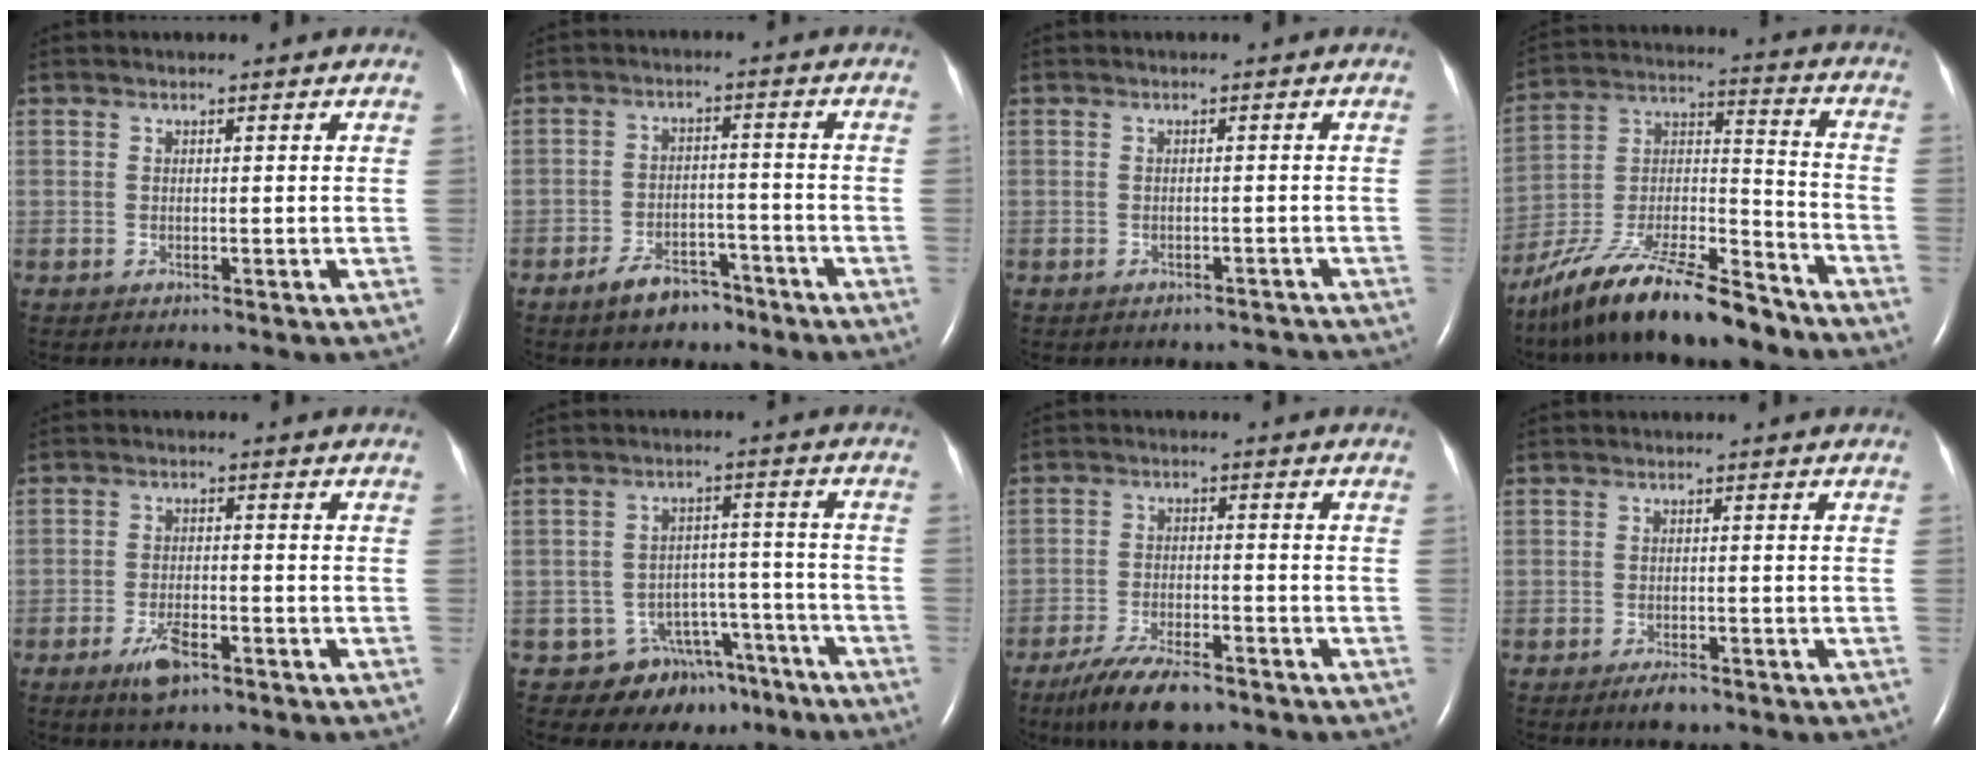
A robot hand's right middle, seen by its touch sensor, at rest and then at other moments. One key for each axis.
{"total": 5.5, "fx": -4.1, "fy": 2.9, "fz": 2.3, "tx": -0.048, "ty": 0.005, "tz": -0.062}
{"total": 2.3, "fx": -2.2, "fy": 0.9, "fz": -0.2, "tx": 0.008, "ty": 0.003, "tz": -0.026}
{"total": 21.0, "fx": -16.9, "fy": 3.9, "fz": 11.9, "tx": -0.222, "ty": -0.009, "tz": -0.299}
{"total": 4.7, "fx": -2.8, "fy": 1.5, "fz": 3.4, "tx": -0.072, "ty": -0.004, "tz": -0.047}
{"total": 9.3, "fx": -6.7, "fy": 6.3, "fz": 1.1, "tx": 0.011, "ty": 0.053, "tz": -0.090}
{"total": 8.6, "fx": -6.4, "fy": 2.2, "fz": 5.3, "tx": -0.101, "ty": -0.016, "tz": -0.112}
{"total": 2.3, "fx": -1.7, "fy": 0.8, "fz": 1.4, "tx": -0.031, "ty": -0.003, "tz": -0.025}